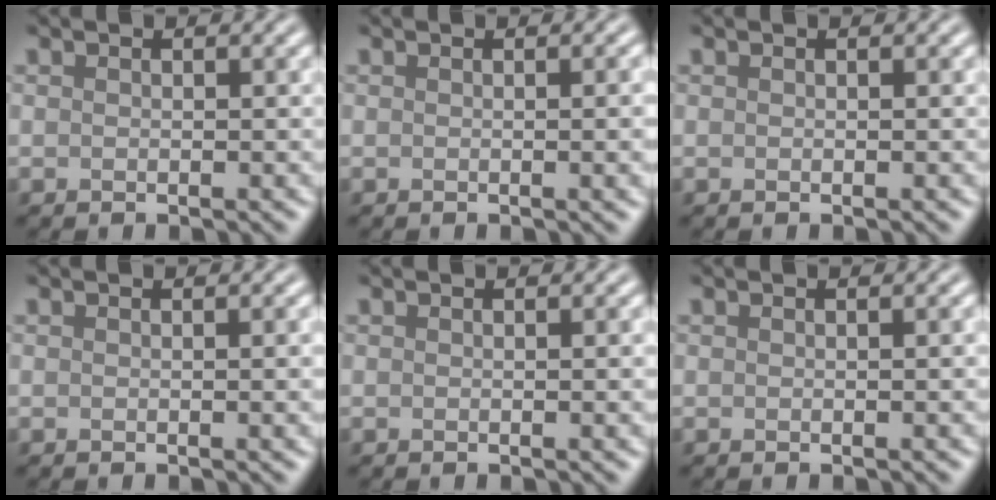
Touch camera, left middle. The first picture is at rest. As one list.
[{"total": 2.9, "force": [0.0, 0.9, 2.7], "torque": [-0.022, 0.005, -0.004]}, {"total": 0.0}, {"total": 1.7, "force": [0.0, 0.5, 1.6], "torque": [-0.014, 0.003, -0.004]}, {"total": 1.3, "force": [0.0, 0.4, 1.3], "torque": [-0.010, 0.004, -0.003]}, {"total": 0.8, "force": [0.0, 0.2, 0.8], "torque": [-0.006, 0.005, -0.001]}]